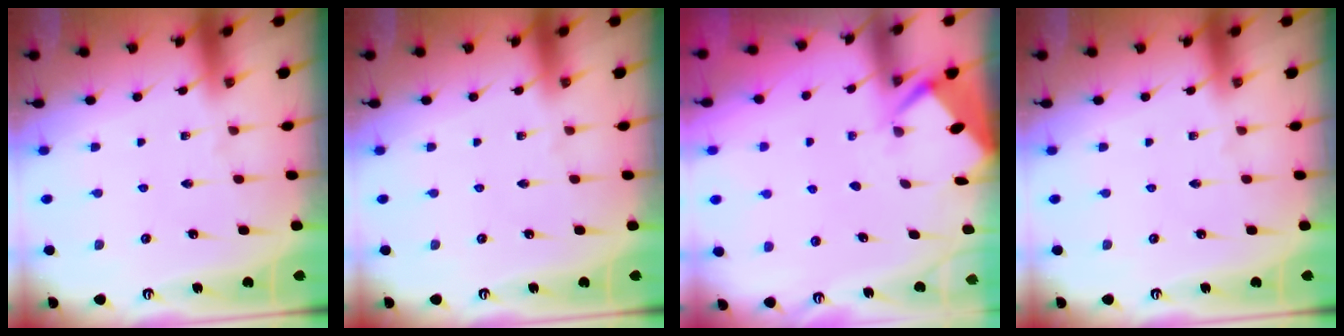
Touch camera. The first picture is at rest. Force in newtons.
{"total": 0.0}
{"total": 2.6, "press": 2.6, "slide": 0.3}
{"total": 0.0}